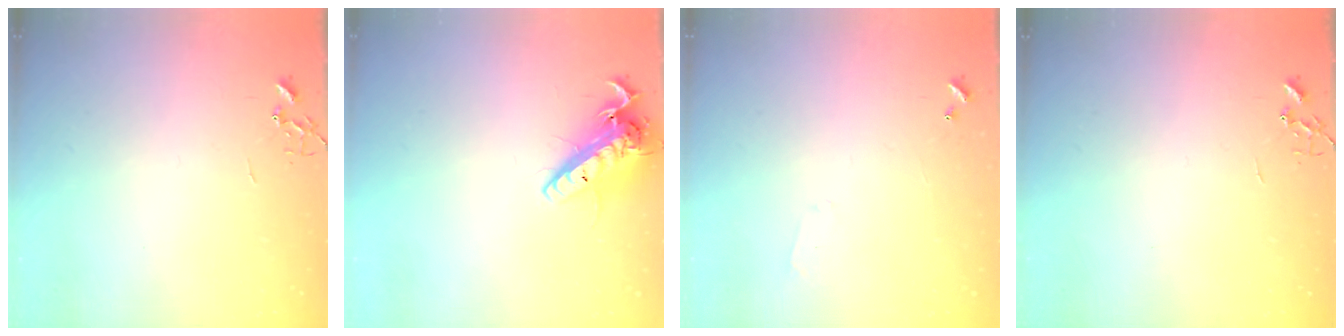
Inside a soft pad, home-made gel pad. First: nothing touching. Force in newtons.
{"total": 15.1, "press": 14.8, "slide": 3.3}
{"total": 5.0, "press": 5.0, "slide": 0.9}
{"total": 0.0}